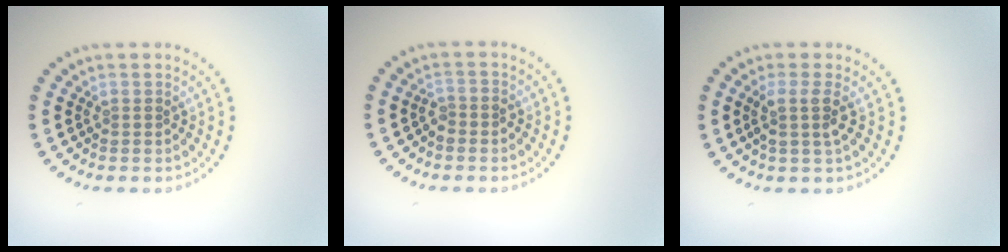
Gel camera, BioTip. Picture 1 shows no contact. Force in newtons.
{"total": 1.1, "press": 0.9, "slide": 0.5}
{"total": 2.0, "press": 1.6, "slide": 1.3}